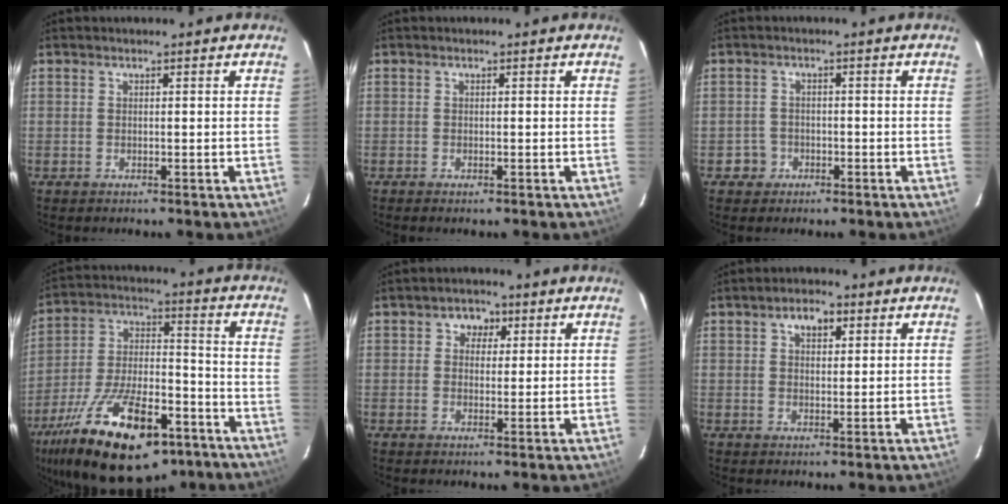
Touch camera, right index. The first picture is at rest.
{"total": 0.7, "force": [-0.6, 0.2, 0.3], "torque": [-0.005, -0.001, -0.011]}
{"total": 3.0, "force": [-1.2, 2.8, 0.0], "torque": [-0.001, 0.015, -0.020]}
{"total": 26.8, "force": [-16.5, 11.4, 17.8], "torque": [-0.331, -0.015, -0.255]}
{"total": 3.5, "force": [0.9, 3.1, 1.2], "torque": [-0.015, 0.014, 0.011]}
{"total": 4.1, "force": [1.8, 2.4, 2.7], "torque": [-0.040, 0.014, 0.031]}